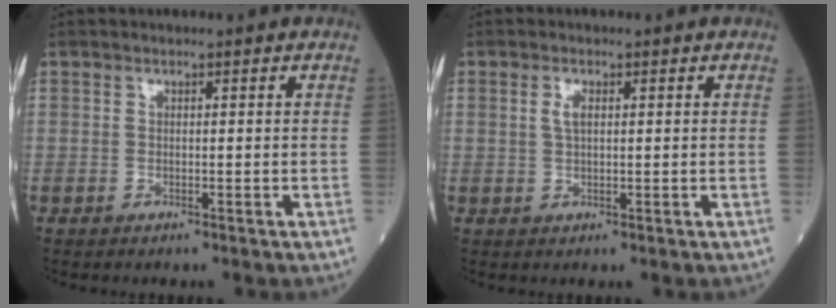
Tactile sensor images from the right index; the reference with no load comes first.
{"total": 1.8, "force": [0.6, 0.6, 1.6], "torque": [-0.036, 0.002, 0.012]}